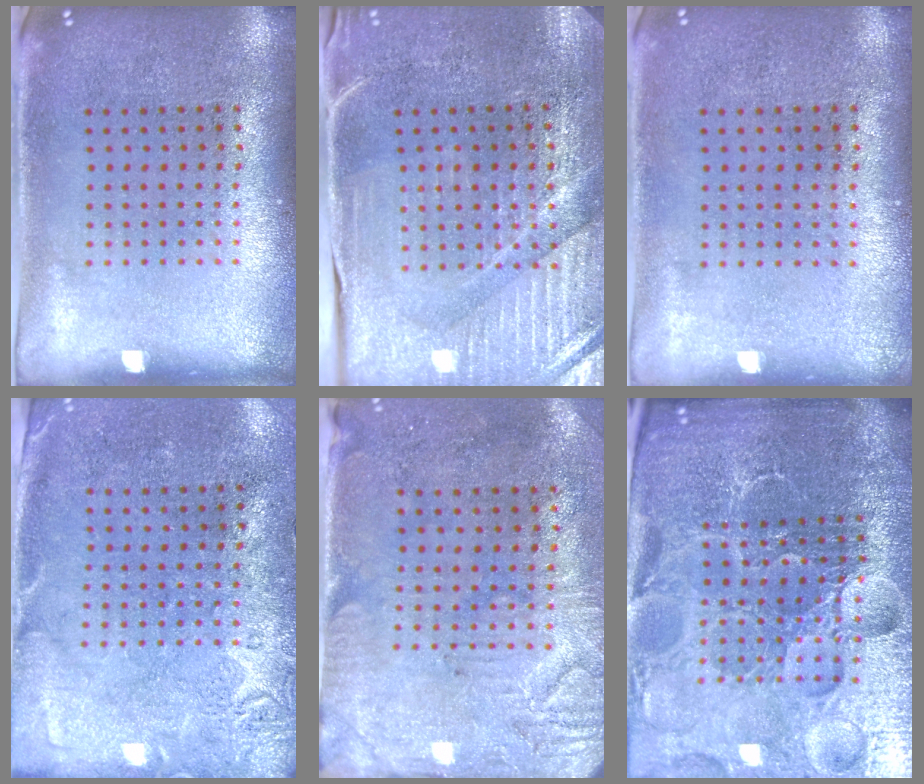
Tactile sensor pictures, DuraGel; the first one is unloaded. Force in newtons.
{"total": 3.8, "press": 3.8, "slide": 0.5}
{"total": 0.0}
{"total": 2.8, "press": 2.2, "slide": 1.7}
{"total": 3.0, "press": 2.5, "slide": 1.7}
{"total": 6.2, "press": 5.6, "slide": 2.7}